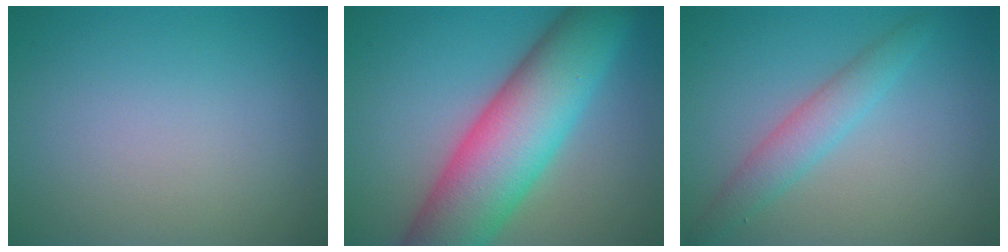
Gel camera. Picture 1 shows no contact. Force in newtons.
{"total": 11.8, "press": 11.8, "slide": 0.3}
{"total": 2.8, "press": 2.8, "slide": 0.0}